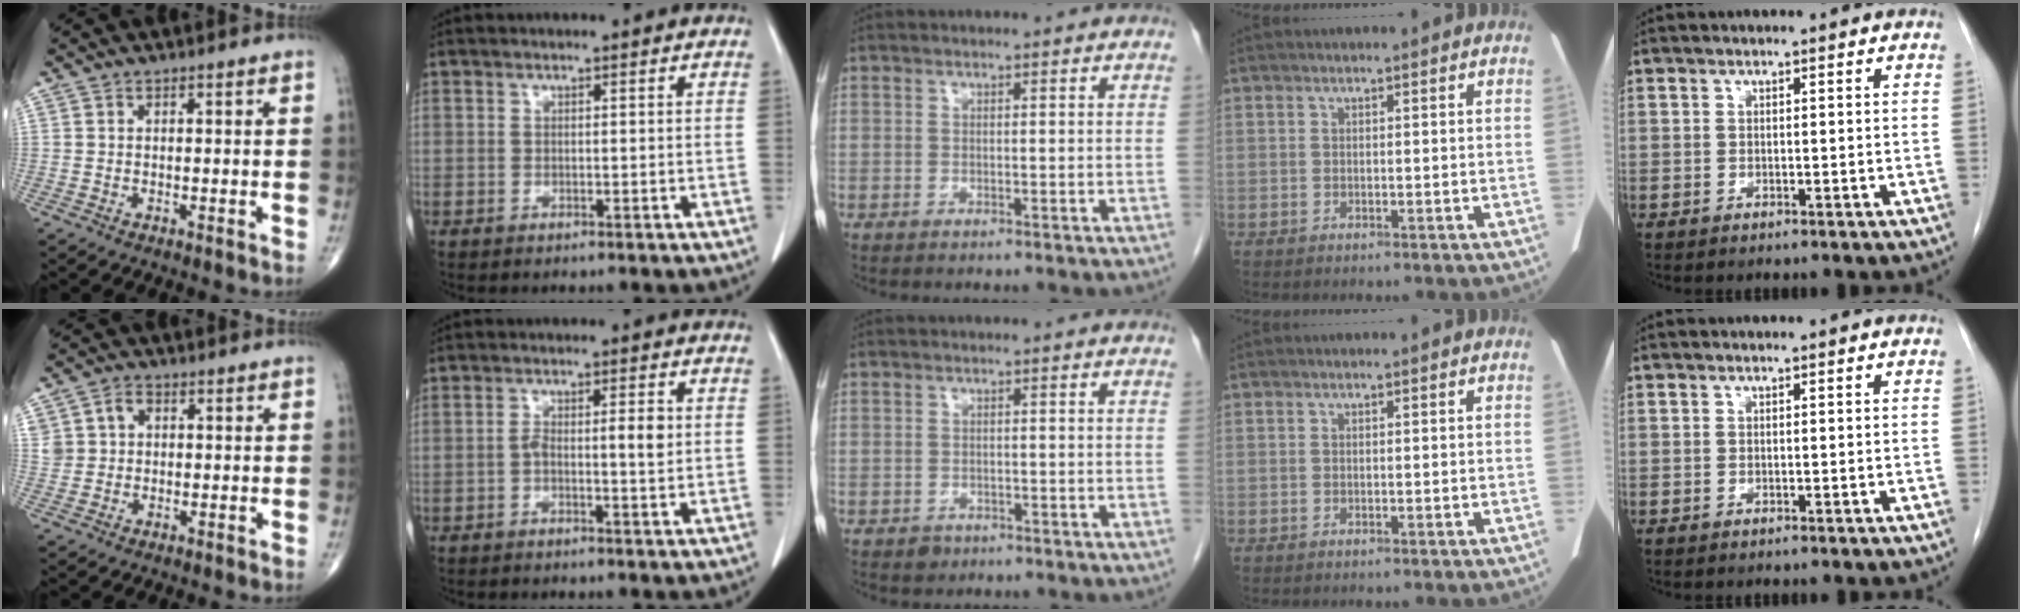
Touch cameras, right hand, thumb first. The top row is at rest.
{"thumb": {"total": 4.3, "force": [1.1, 3.6, 2.2], "torque": [-0.027, 0.009, 0.021]}, "index": {"total": 3.7, "force": [-0.2, 0.8, 3.6], "torque": [-0.064, 0.007, -0.002]}, "middle": {"total": 1.3, "force": [-0.8, 1.0, 0.2], "torque": [-0.003, 0.002, -0.011]}}